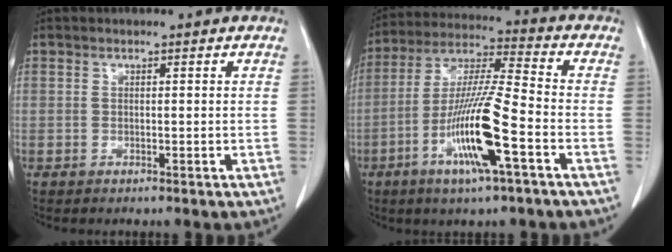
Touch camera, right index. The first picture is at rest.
{"total": 14.3, "force": [-5.3, 0.5, 13.3], "torque": [-0.263, -0.009, -0.101]}